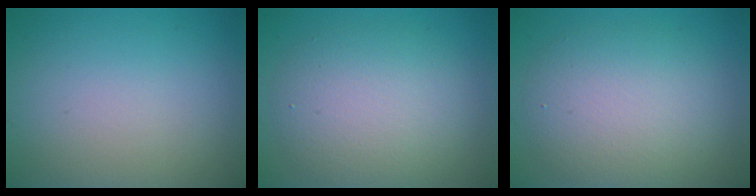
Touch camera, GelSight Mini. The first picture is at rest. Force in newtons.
{"total": 6.0, "press": 6.0, "slide": 0.3}
{"total": 6.0, "press": 6.0, "slide": 0.3}